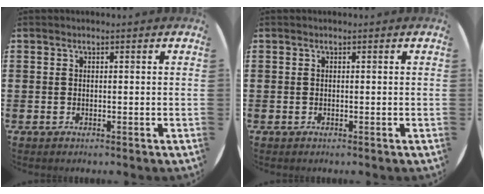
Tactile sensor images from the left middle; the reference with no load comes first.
{"total": 0.0}